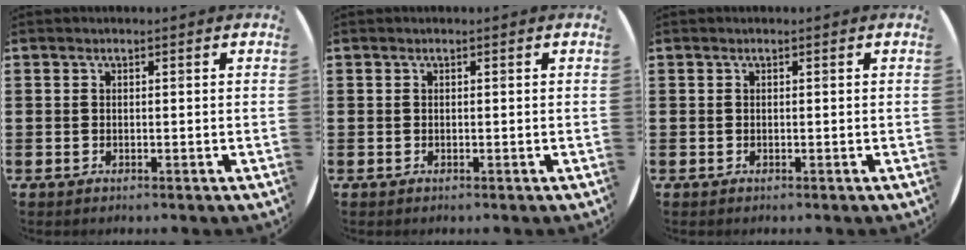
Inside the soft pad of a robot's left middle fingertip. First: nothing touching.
{"total": 0.0}
{"total": 0.0}